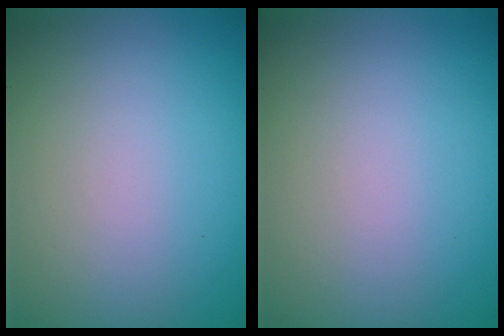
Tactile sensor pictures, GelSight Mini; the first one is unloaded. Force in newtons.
{"total": 0.0}